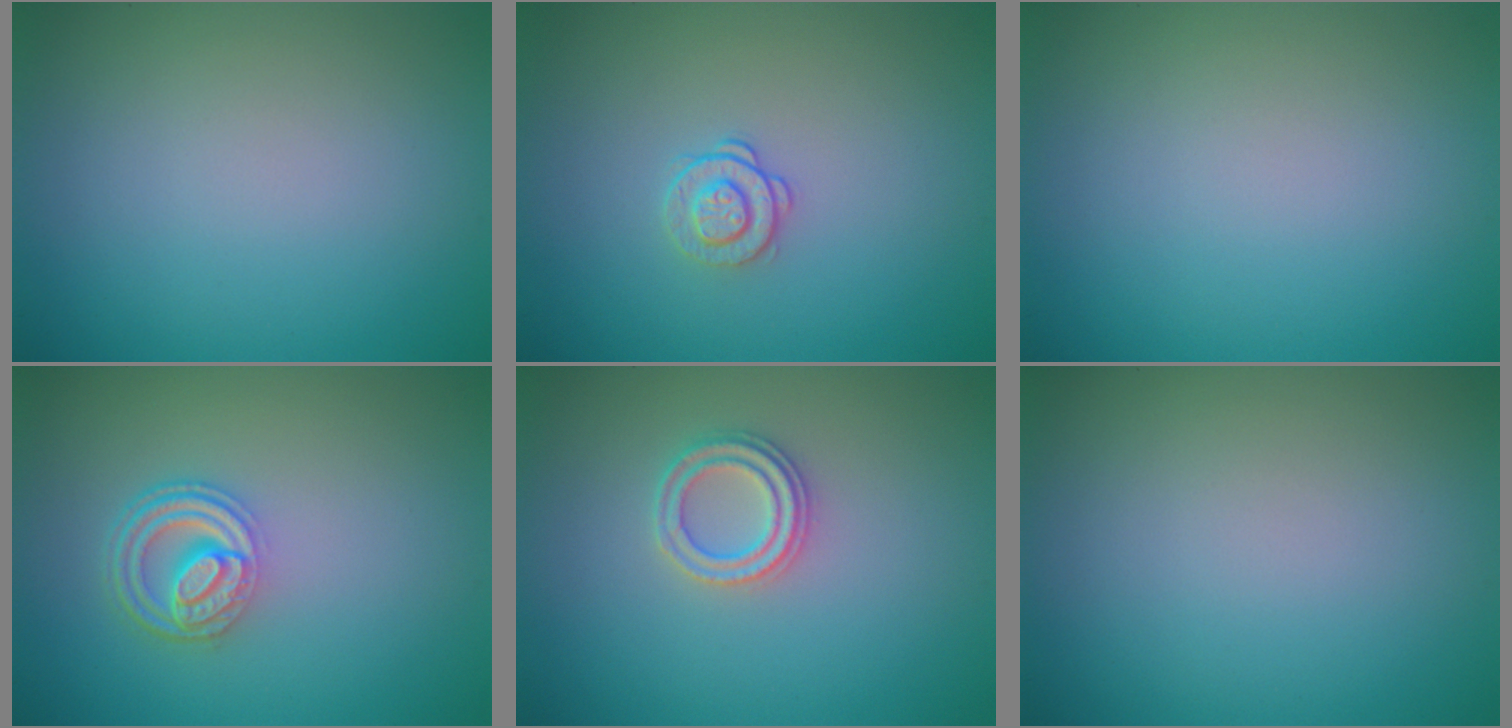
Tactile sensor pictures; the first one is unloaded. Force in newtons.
{"total": 1.6, "press": 1.2, "slide": 1.0}
{"total": 0.0}
{"total": 4.3, "press": 3.3, "slide": 2.8}
{"total": 2.3, "press": 2.2, "slide": 0.5}
{"total": 0.0}